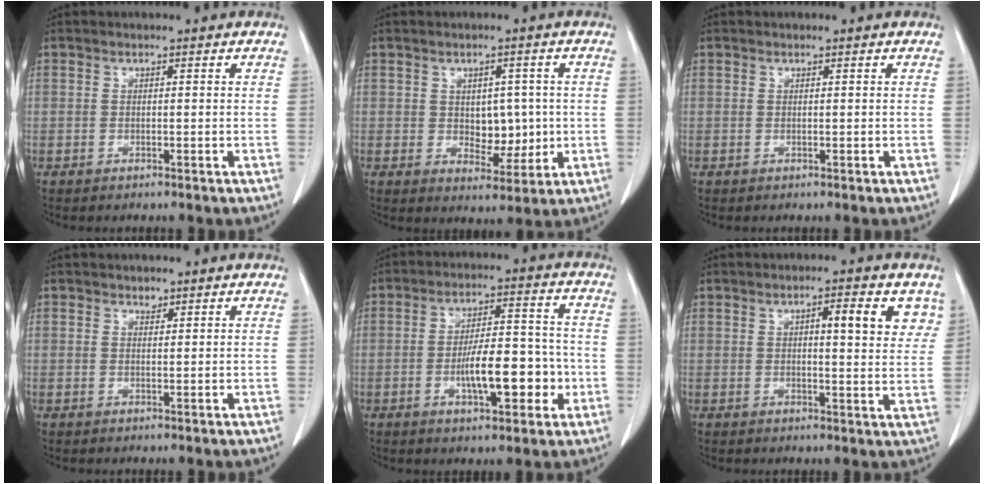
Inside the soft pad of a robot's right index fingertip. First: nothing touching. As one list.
[{"total": 6.6, "force": [0.1, 4.3, 5.0], "torque": [-0.067, 0.006, 0.017]}, {"total": 0.0}, {"total": 1.2, "force": [0.8, 0.8, 0.3], "torque": [-0.002, -0.001, 0.014]}, {"total": 11.1, "force": [-2.9, 3.8, 10.1], "torque": [-0.166, 0.020, -0.043]}, {"total": 7.6, "force": [3.3, 2.1, 6.5], "torque": [-0.086, 0.005, 0.042]}]